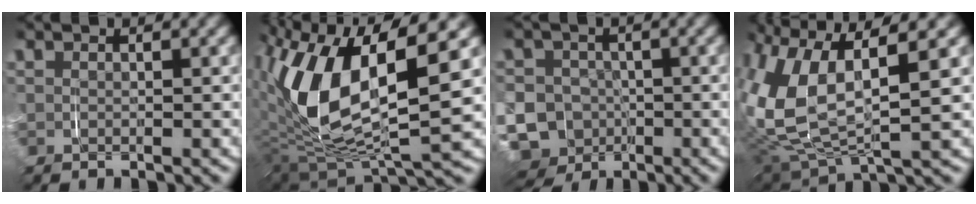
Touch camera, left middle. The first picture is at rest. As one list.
[{"total": 13.5, "force": [0.8, 7.1, 11.5], "torque": [-0.245, -0.020, 0.018]}, {"total": 14.4, "force": [-5.2, 12.8, 3.8], "torque": [-0.126, -0.067, -0.088]}, {"total": 11.5, "force": [0.7, 7.3, 8.8], "torque": [-0.215, -0.013, 0.016]}]